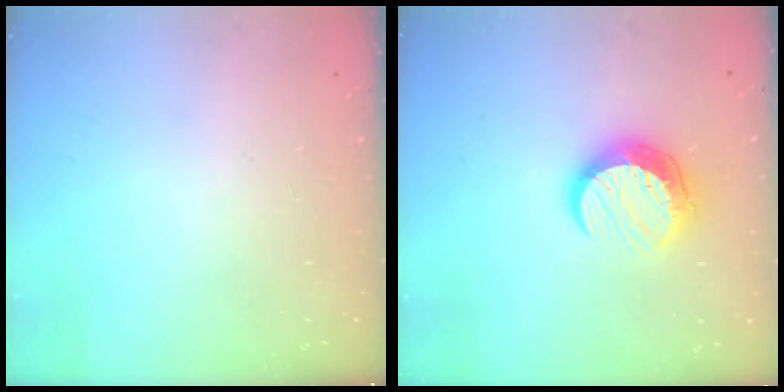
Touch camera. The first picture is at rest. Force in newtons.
{"total": 11.4, "press": 11.4, "slide": 0.5}